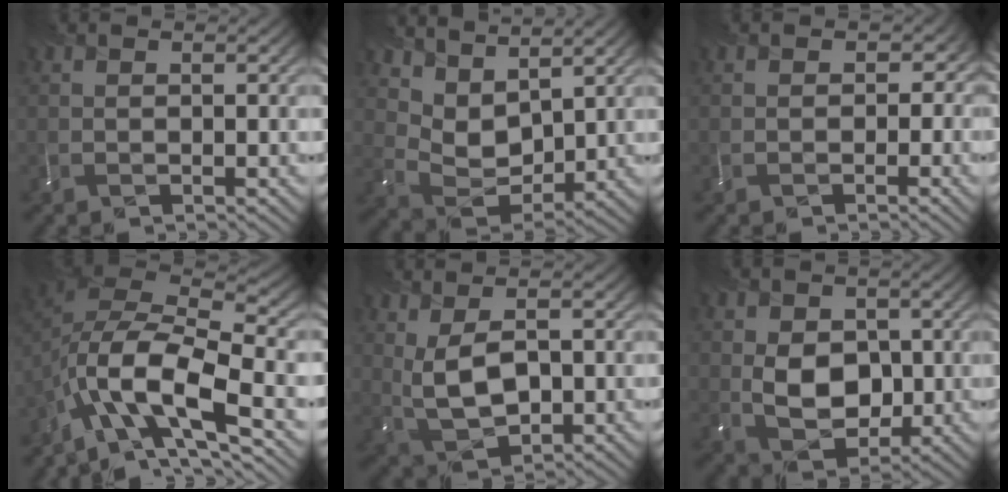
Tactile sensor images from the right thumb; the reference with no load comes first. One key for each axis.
{"total": 8.1, "fx": 5.6, "fy": 4.2, "fz": 3.9, "tx": -0.105, "ty": 0.001, "tz": 0.103}
{"total": 3.6, "fx": -0.7, "fy": 3.2, "fz": 1.6, "tx": -0.023, "ty": -0.002, "tz": -0.005}
{"total": 14.6, "fx": -7.5, "fy": 5.5, "fz": 11.3, "tx": -0.241, "ty": -0.010, "tz": -0.136}
{"total": 6.3, "fx": 0.3, "fy": 3.8, "fz": 5.0, "tx": -0.117, "ty": -0.005, "tz": 0.010}
{"total": 7.0, "fx": -0.3, "fy": 5.4, "fz": 4.5, "tx": -0.092, "ty": -0.012, "tz": -0.005}